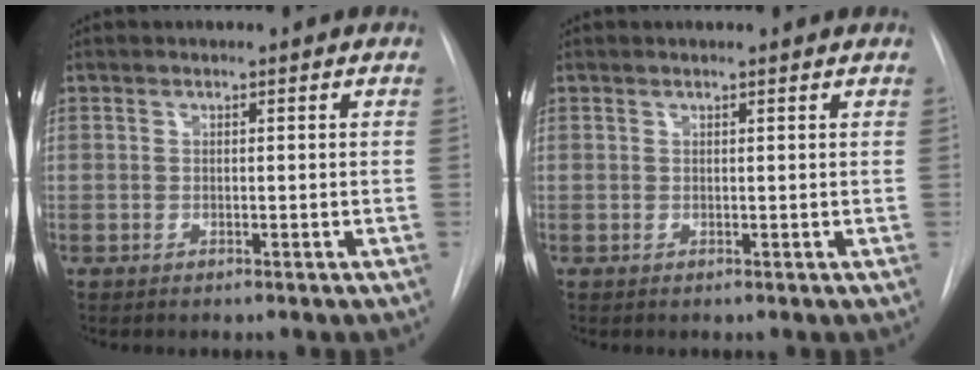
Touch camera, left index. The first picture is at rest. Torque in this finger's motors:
{"motor_torque": [0.06, -0.11, -0.11, 0.00]}